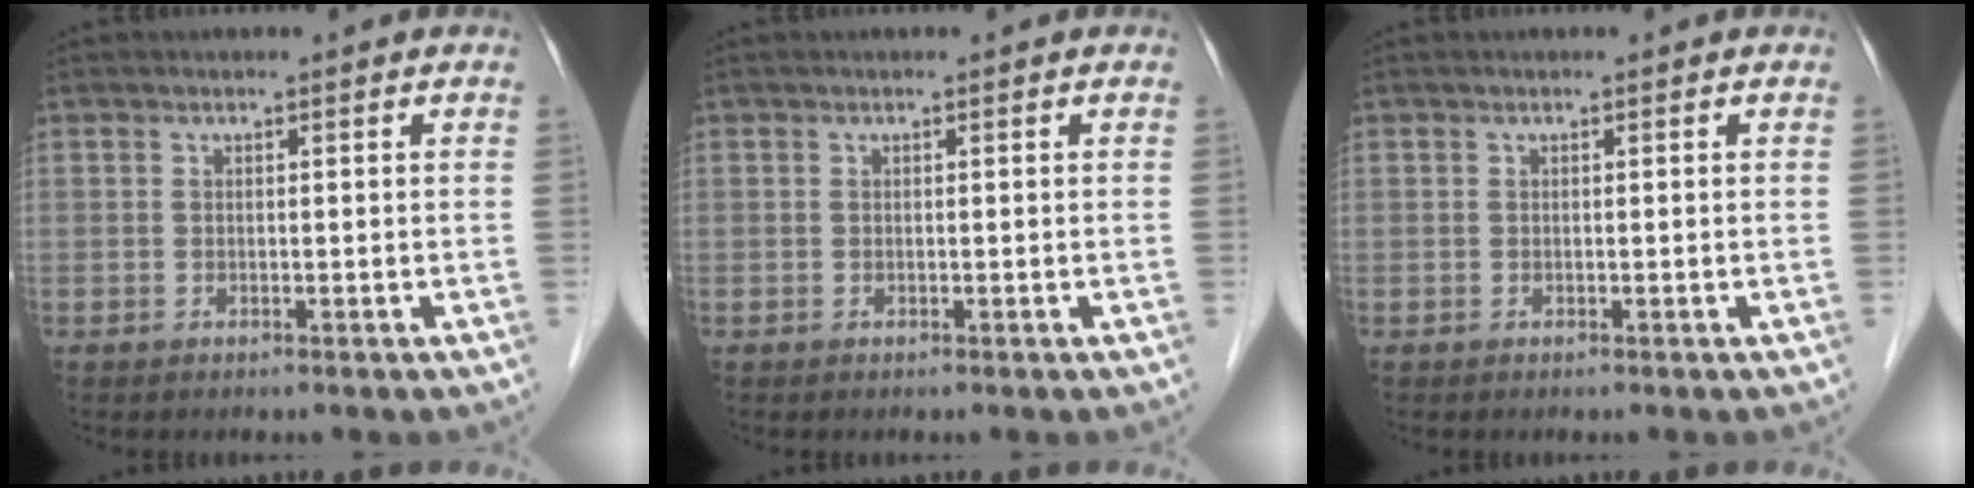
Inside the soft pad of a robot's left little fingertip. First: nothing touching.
{"total": 0.0}
{"total": 0.0}